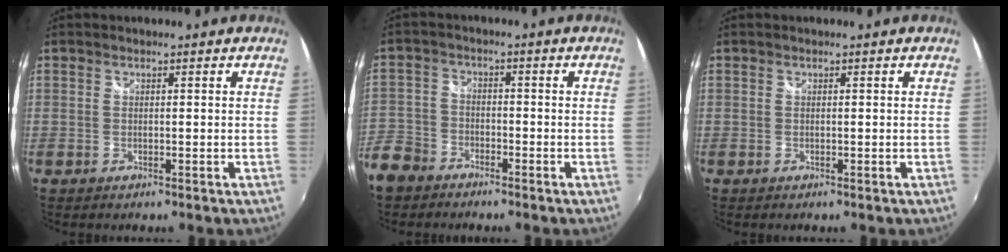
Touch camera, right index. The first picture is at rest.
{"total": 9.4, "force": [-6.1, 6.7, 2.7], "torque": [-0.079, 0.018, -0.120]}
{"total": 0.0}